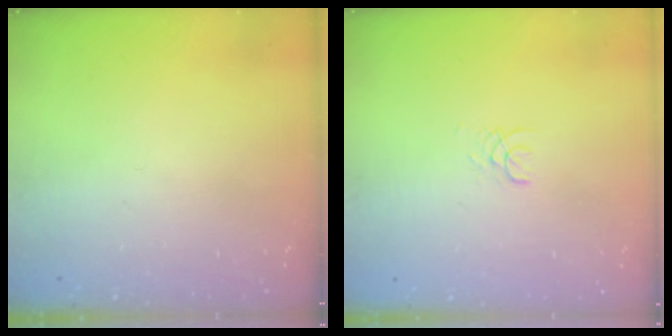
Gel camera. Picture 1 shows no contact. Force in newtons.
{"total": 1.0, "press": 1.0, "slide": 0.1}